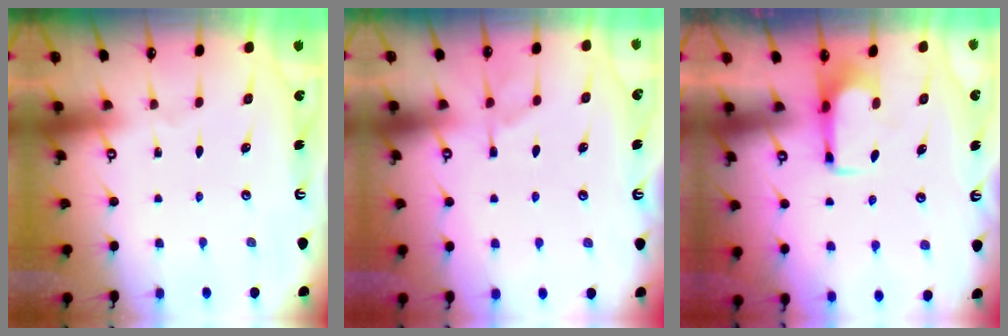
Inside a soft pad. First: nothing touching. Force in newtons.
{"total": 1.1, "press": 0.0, "slide": 1.1}
{"total": 2.0, "press": 2.0, "slide": 0.4}